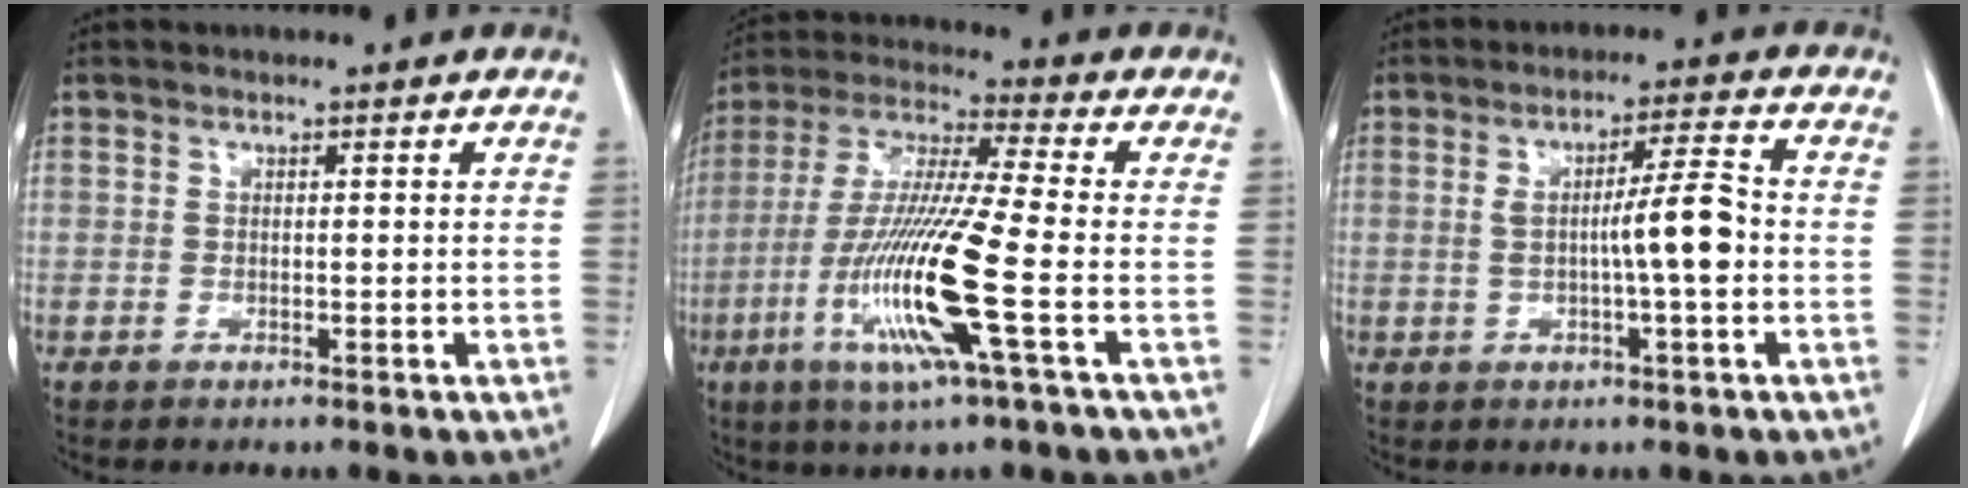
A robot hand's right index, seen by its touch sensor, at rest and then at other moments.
{"total": 15.7, "force": [-4.8, -0.5, 15.0], "torque": [-0.310, -0.020, -0.100]}
{"total": 6.6, "force": [-0.6, 0.0, 6.6], "torque": [-0.105, 0.007, -0.010]}